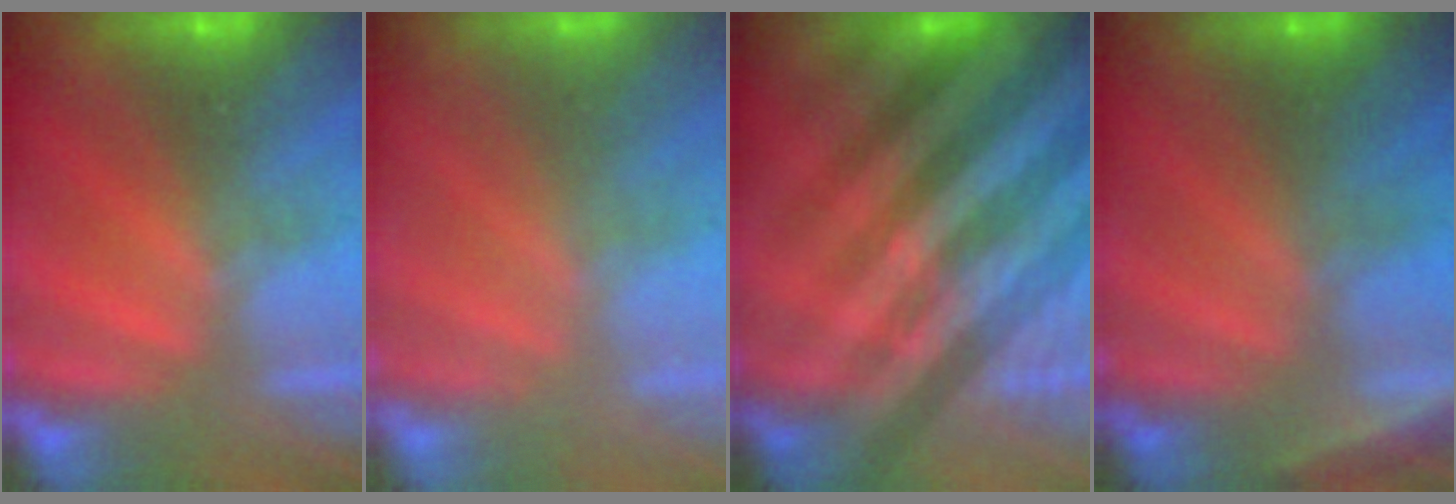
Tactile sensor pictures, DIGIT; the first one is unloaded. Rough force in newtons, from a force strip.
{"total": 2.4}
{"total": 4.7}
{"total": 3.0}